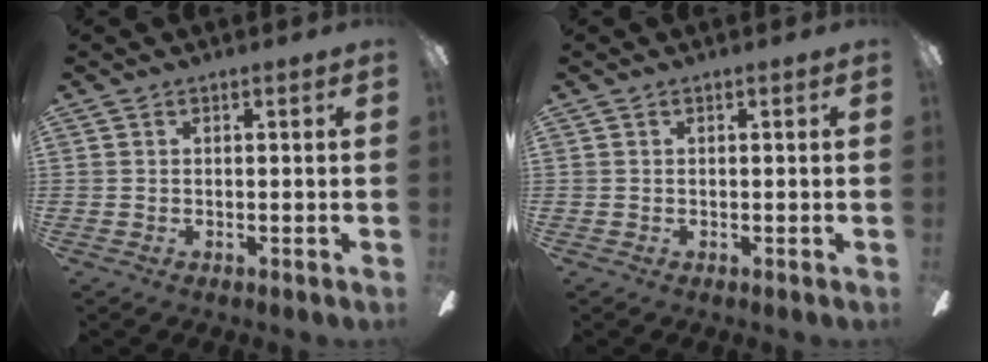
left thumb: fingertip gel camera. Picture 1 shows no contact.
{"total": 0.0}